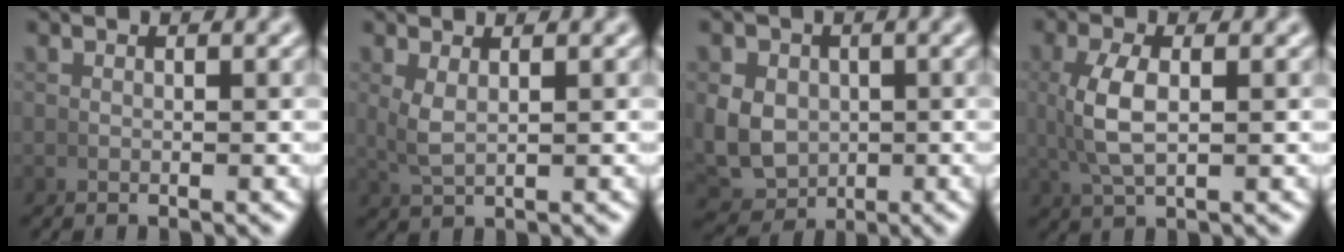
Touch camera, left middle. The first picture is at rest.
{"total": 1.9, "force": [0.8, 0.6, 1.7], "torque": [-0.039, -0.003, 0.024]}
{"total": 7.2, "force": [-0.9, 6.3, 3.4], "torque": [-0.092, -0.040, 0.005]}
{"total": 3.8, "force": [0.4, 1.4, 3.5], "torque": [-0.081, 0.002, 0.015]}